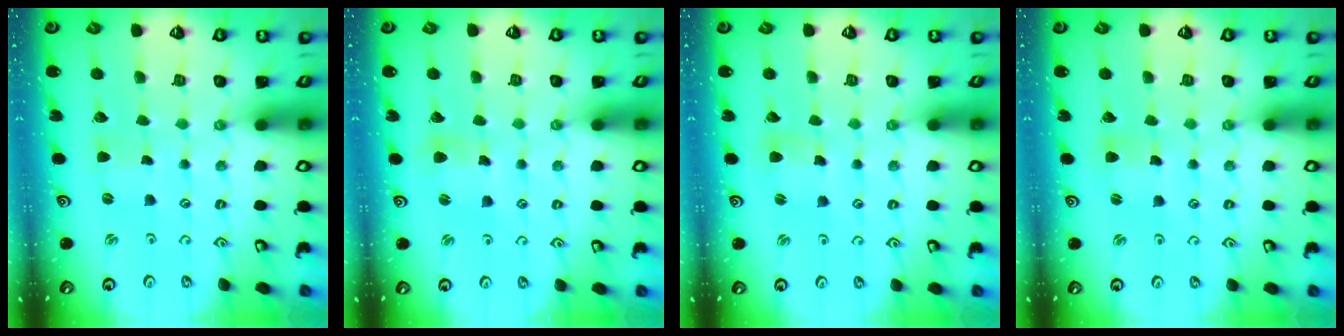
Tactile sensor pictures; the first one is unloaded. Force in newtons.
{"total": 3.5, "press": 3.4, "slide": 0.5}
{"total": 2.5, "press": 2.5, "slide": 0.3}
{"total": 1.7, "press": 1.7, "slide": 0.3}